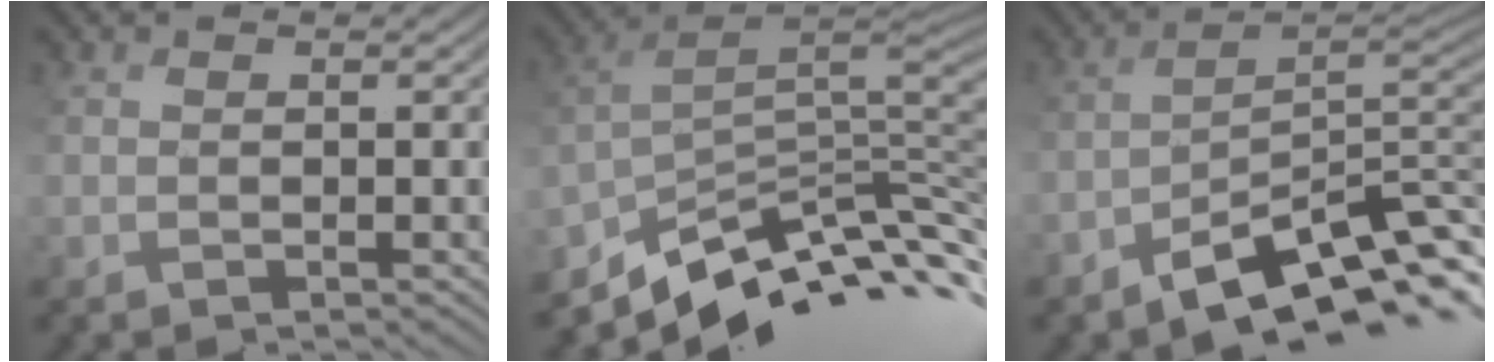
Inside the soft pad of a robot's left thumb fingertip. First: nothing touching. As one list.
[{"total": 9.7, "force": [-5.8, 3.4, 6.9], "torque": [-0.143, 0.011, -0.095]}, {"total": 11.1, "force": [-7.6, 3.2, 7.4], "torque": [-0.125, -0.005, -0.117]}]